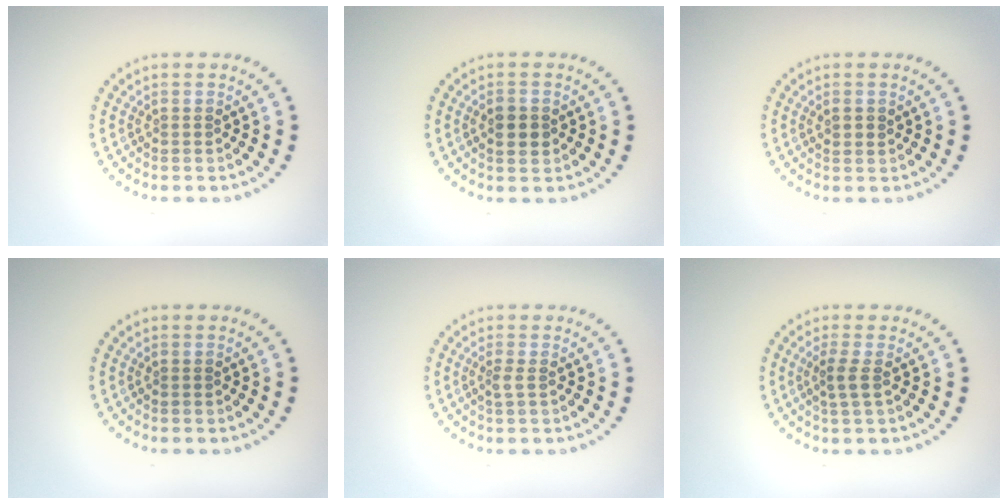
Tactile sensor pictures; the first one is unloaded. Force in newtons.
{"total": 2.1, "press": 2.1, "slide": 0.1}
{"total": 1.1, "press": 1.0, "slide": 0.5}
{"total": 0.0}
{"total": 1.0, "press": 0.7, "slide": 0.7}
{"total": 1.6, "press": 1.3, "slide": 1.0}